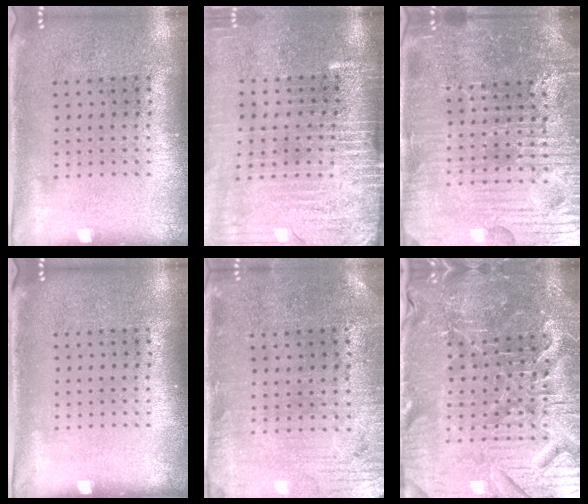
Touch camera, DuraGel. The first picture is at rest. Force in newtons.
{"total": 4.0, "press": 3.4, "slide": 2.2}
{"total": 5.9, "press": 5.5, "slide": 2.2}
{"total": 0.0}
{"total": 0.6, "press": 0.4, "slide": 0.5}
{"total": 5.6, "press": 5.3, "slide": 1.7}